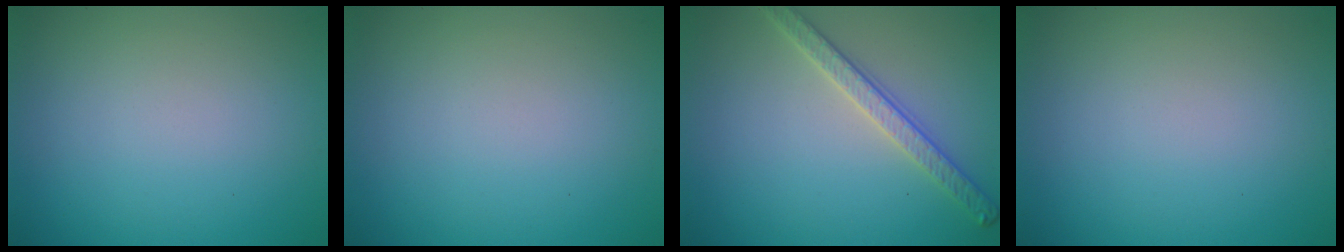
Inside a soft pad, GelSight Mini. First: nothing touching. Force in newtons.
{"total": 0.0}
{"total": 2.8, "press": 2.7, "slide": 0.7}
{"total": 0.0}